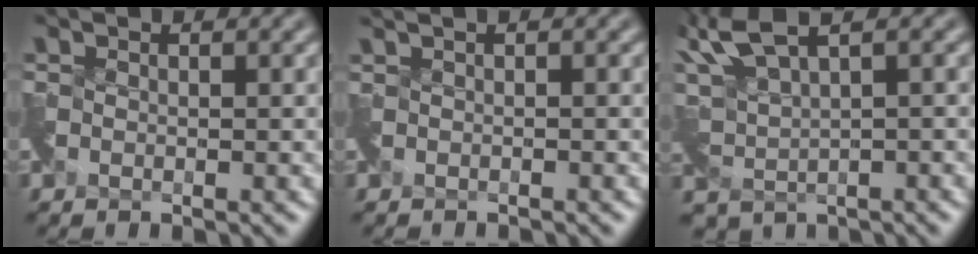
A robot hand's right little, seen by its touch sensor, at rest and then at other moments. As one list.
[{"total": 0.9, "force": [-0.4, 0.2, 0.8], "torque": [-0.016, -0.012, -0.012]}, {"total": 4.9, "force": [3.4, 1.8, 2.9], "torque": [-0.079, 0.003, 0.071]}]